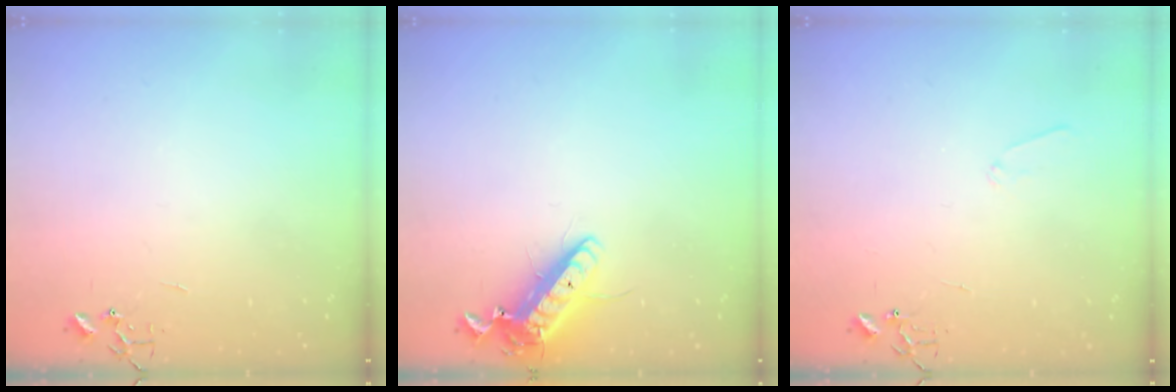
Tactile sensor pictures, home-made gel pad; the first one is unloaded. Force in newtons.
{"total": 14.5, "press": 14.2, "slide": 2.9}
{"total": 5.9, "press": 5.9, "slide": 0.4}